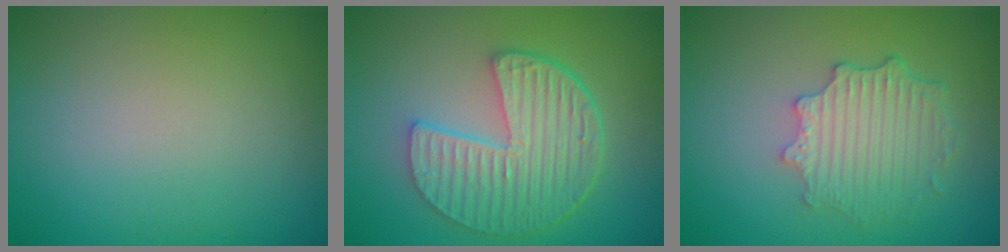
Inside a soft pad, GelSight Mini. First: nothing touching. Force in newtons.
{"total": 6.7, "press": 4.8, "slide": 4.6}
{"total": 3.9, "press": 3.1, "slide": 2.3}